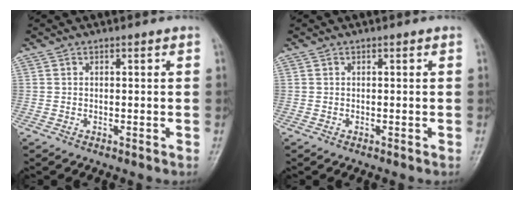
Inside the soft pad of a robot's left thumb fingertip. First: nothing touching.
{"total": 0.0}